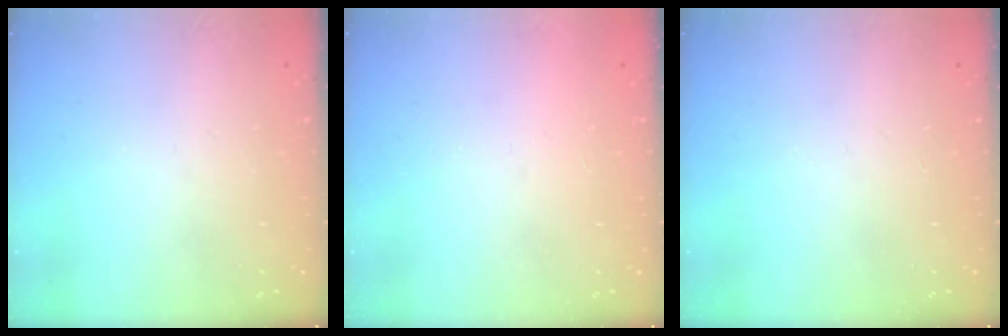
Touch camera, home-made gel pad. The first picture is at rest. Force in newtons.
{"total": 1.5, "press": 1.5, "slide": 0.1}
{"total": 0.0}